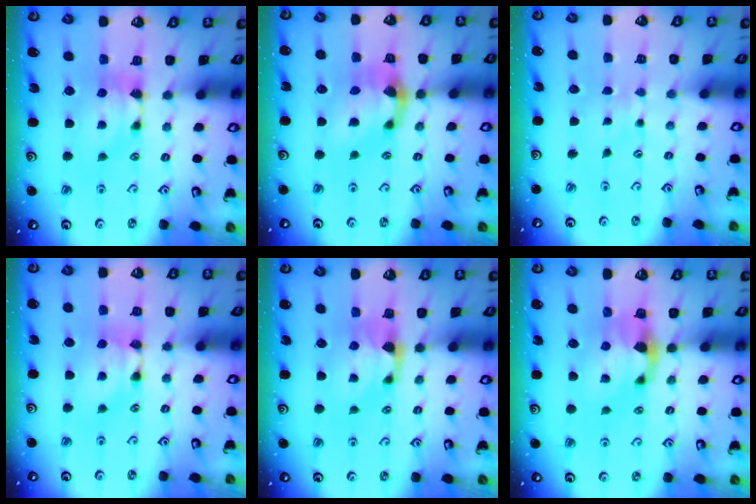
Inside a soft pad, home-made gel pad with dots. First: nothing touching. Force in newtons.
{"total": 4.9, "press": 4.5, "slide": 1.9}
{"total": 3.3, "press": 3.2, "slide": 0.5}
{"total": 1.6, "press": 1.6, "slide": 0.2}
{"total": 1.2, "press": 0.4, "slide": 1.2}
{"total": 1.9, "press": 1.3, "slide": 1.4}